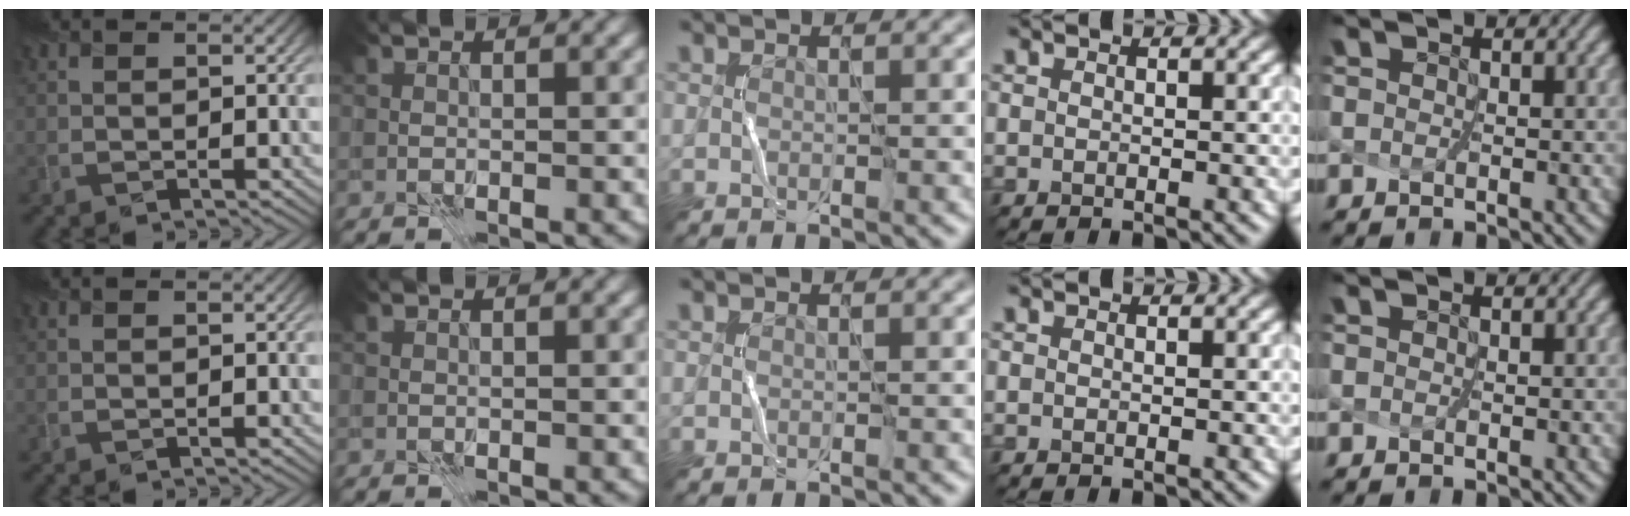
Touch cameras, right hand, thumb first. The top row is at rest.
{}